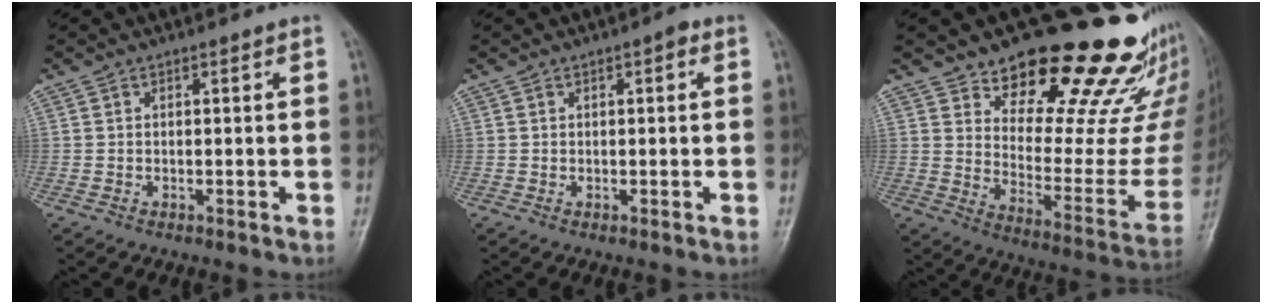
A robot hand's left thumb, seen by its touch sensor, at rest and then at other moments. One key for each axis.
{"total": 1.2, "fx": 0.4, "fy": 0.6, "fz": 1.0, "tx": -0.009, "ty": 0.002, "tz": 0.002}
{"total": 25.6, "fx": 20.9, "fy": 8.1, "fz": 12.3, "tx": -0.120, "ty": -0.166, "tz": 0.281}